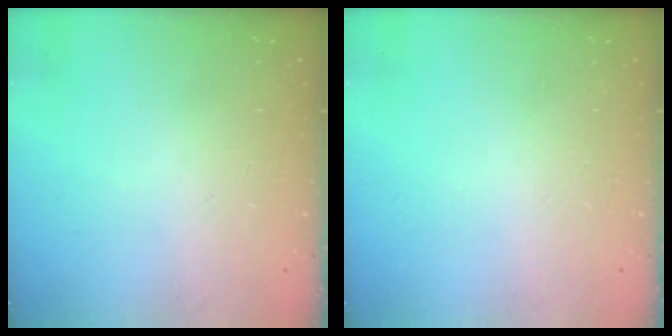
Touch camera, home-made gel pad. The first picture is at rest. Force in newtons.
{"total": 0.0}